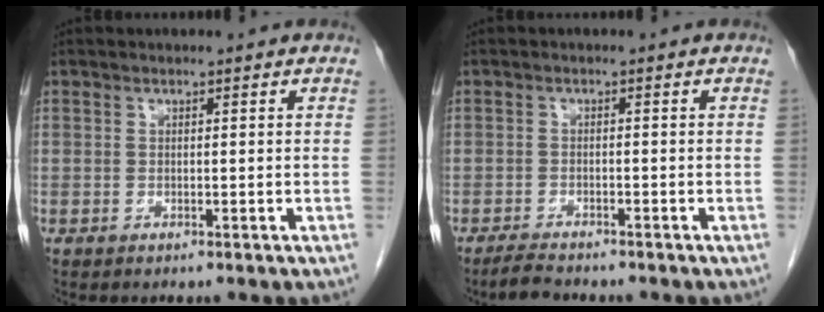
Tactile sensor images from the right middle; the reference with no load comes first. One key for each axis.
{"total": 2.6, "fx": -2.4, "fy": 0.3, "fz": 0.9, "tx": -0.025, "ty": -0.009, "tz": -0.043}